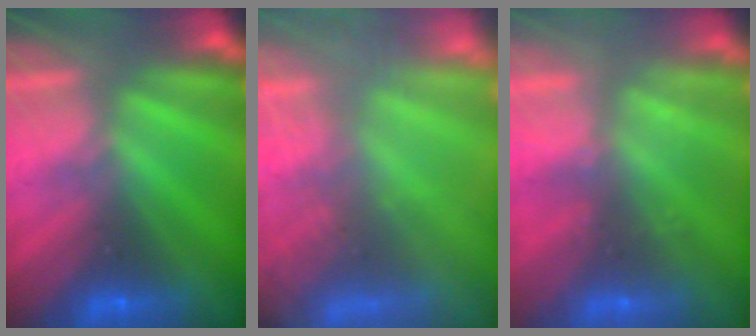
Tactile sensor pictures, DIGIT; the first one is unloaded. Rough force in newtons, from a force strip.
{"total": 7.6}
{"total": 2.3}